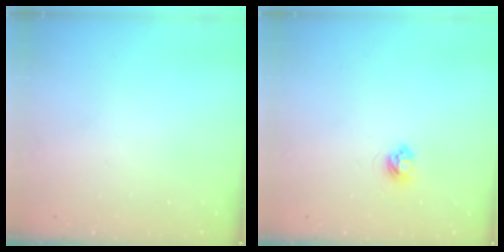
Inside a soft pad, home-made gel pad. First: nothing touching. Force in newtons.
{"total": 3.6, "press": 3.6, "slide": 0.5}